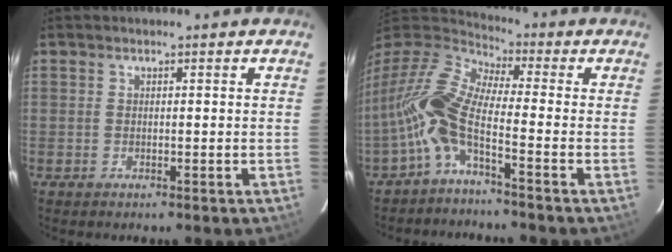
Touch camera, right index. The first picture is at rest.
{"total": 13.1, "force": [-4.3, 4.0, 11.7], "torque": [-0.230, 0.001, -0.096]}